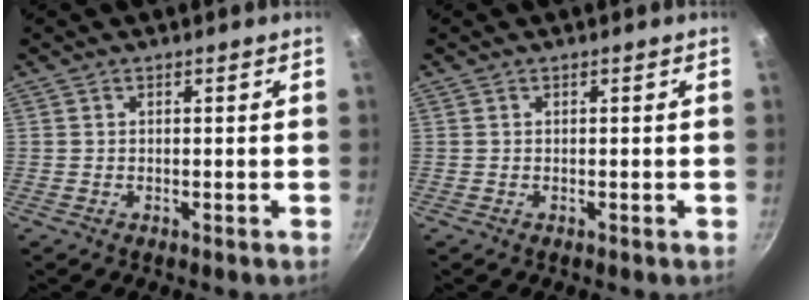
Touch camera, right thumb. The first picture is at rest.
{"total": 0.0}